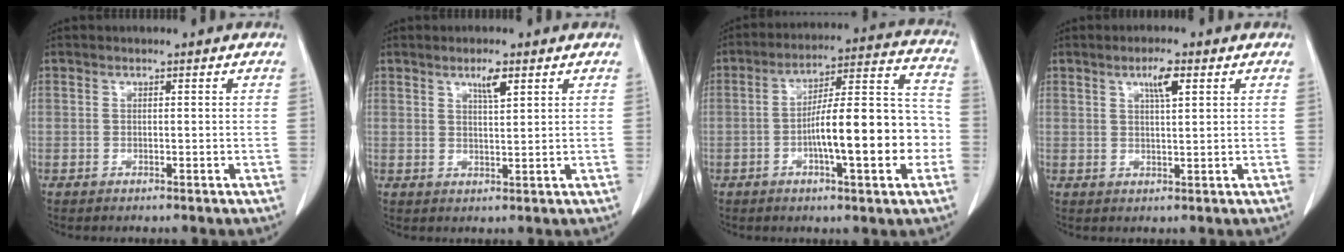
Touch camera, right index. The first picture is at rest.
{"total": 3.1, "force": [1.8, 0.5, 2.4], "torque": [-0.044, -0.001, 0.033]}
{"total": 16.0, "force": [-3.8, 2.8, 15.3], "torque": [-0.234, 0.025, -0.056]}
{"total": 3.6, "force": [1.8, 0.6, 3.1], "torque": [-0.055, 0.001, 0.031]}